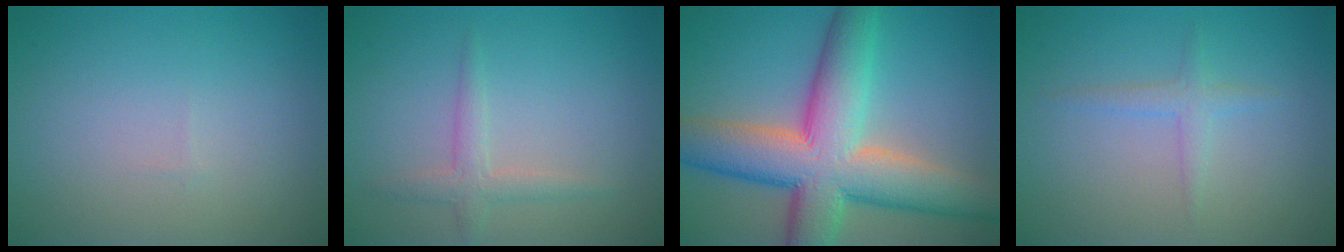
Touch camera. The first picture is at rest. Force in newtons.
{"total": 1.9, "press": 1.9, "slide": 0.1}
{"total": 12.0, "press": 12.0, "slide": 0.6}
{"total": 1.5, "press": 1.5, "slide": 0.1}